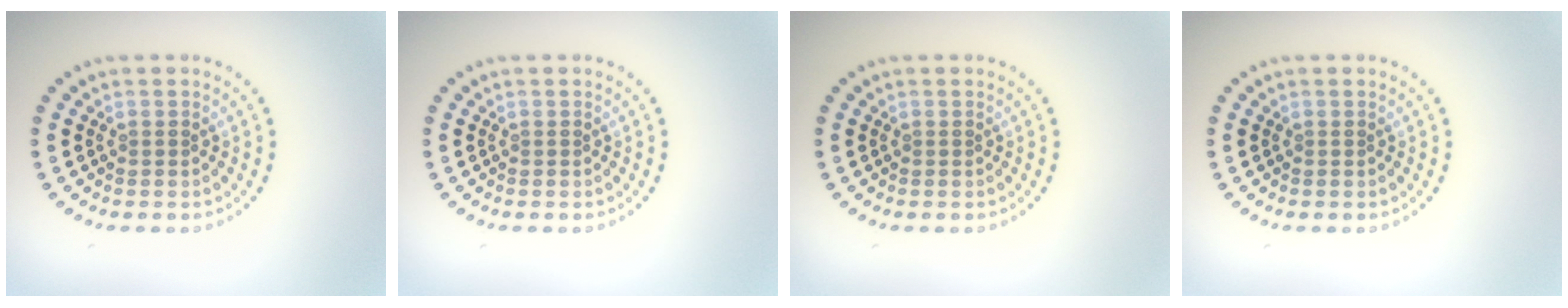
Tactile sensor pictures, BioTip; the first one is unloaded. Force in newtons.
{"total": 0.0}
{"total": 0.0}
{"total": 0.0}